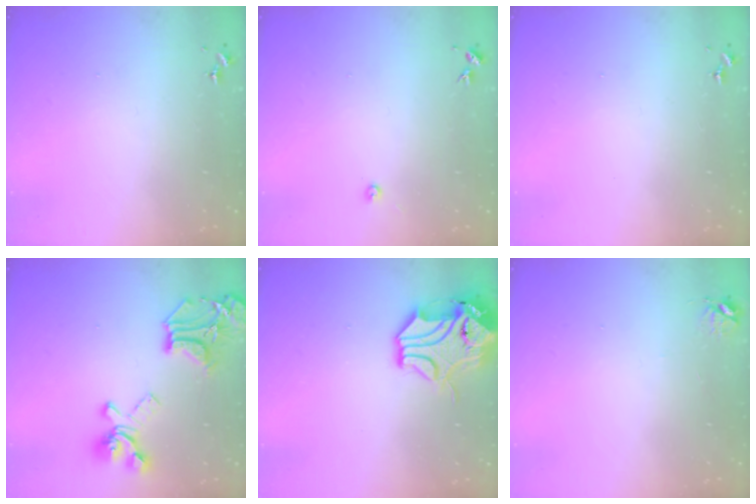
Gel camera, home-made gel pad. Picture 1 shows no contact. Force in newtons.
{"total": 3.0, "press": 3.0, "slide": 0.4}
{"total": 0.0}
{"total": 20.8, "press": 20.7, "slide": 1.6}
{"total": 13.7, "press": 13.5, "slide": 1.8}
{"total": 4.7, "press": 4.7, "slide": 0.6}